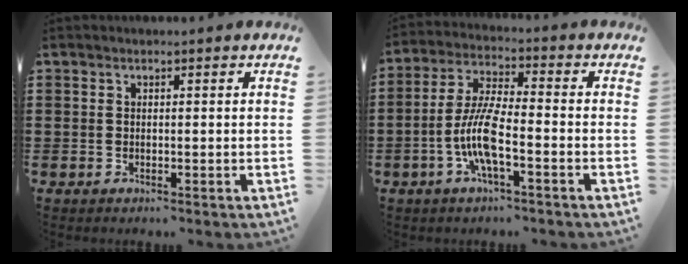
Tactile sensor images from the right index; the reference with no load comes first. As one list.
[{"total": 8.1, "force": [-3.0, 1.7, 7.3], "torque": [-0.169, -0.013, -0.063]}]